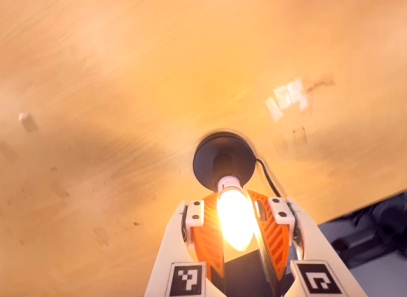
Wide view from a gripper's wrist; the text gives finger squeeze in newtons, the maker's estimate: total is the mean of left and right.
{"total": 16.7, "left": 16.3, "right": 17.1}